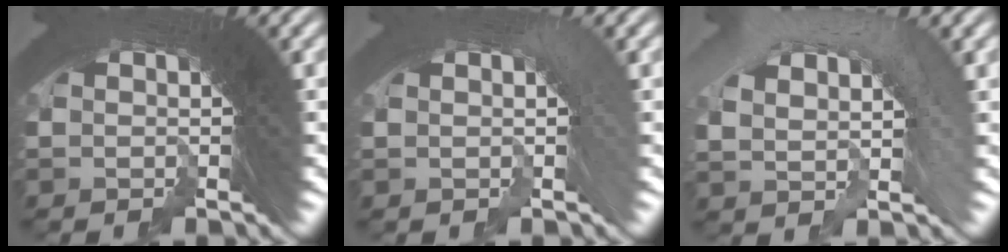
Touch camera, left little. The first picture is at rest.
{"total": 0.6, "force": [-0.5, 0.3, -0.1], "torque": [0.009, 0.006, -0.007]}
{"total": 4.0, "force": [-2.4, 3.1, 0.8], "torque": [-0.019, -0.005, -0.038]}